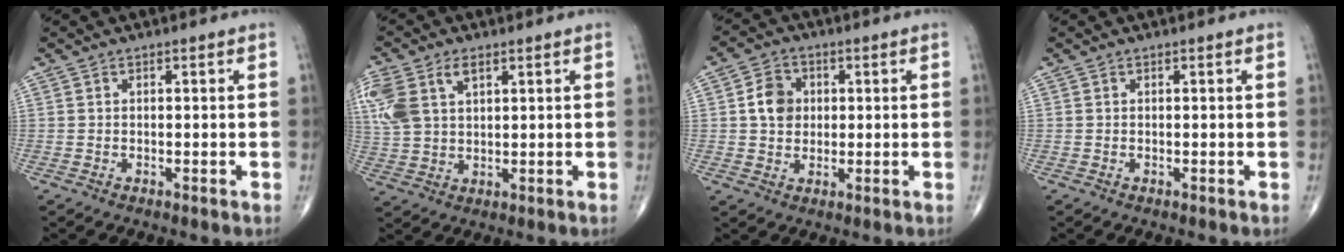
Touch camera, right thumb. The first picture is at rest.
{"total": 11.7, "force": [4.5, 7.1, 8.2], "torque": [-0.201, 0.007, 0.094]}
{"total": 6.1, "force": [0.8, 5.1, 3.4], "torque": [-0.042, 0.004, 0.010]}
{"total": 0.0}